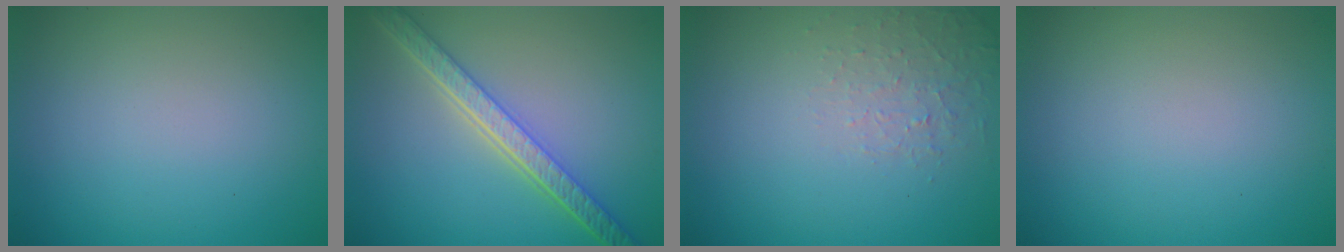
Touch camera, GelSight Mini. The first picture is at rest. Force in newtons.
{"total": 5.3, "press": 4.2, "slide": 3.3}
{"total": 1.3, "press": 0.4, "slide": 1.2}
{"total": 0.0}